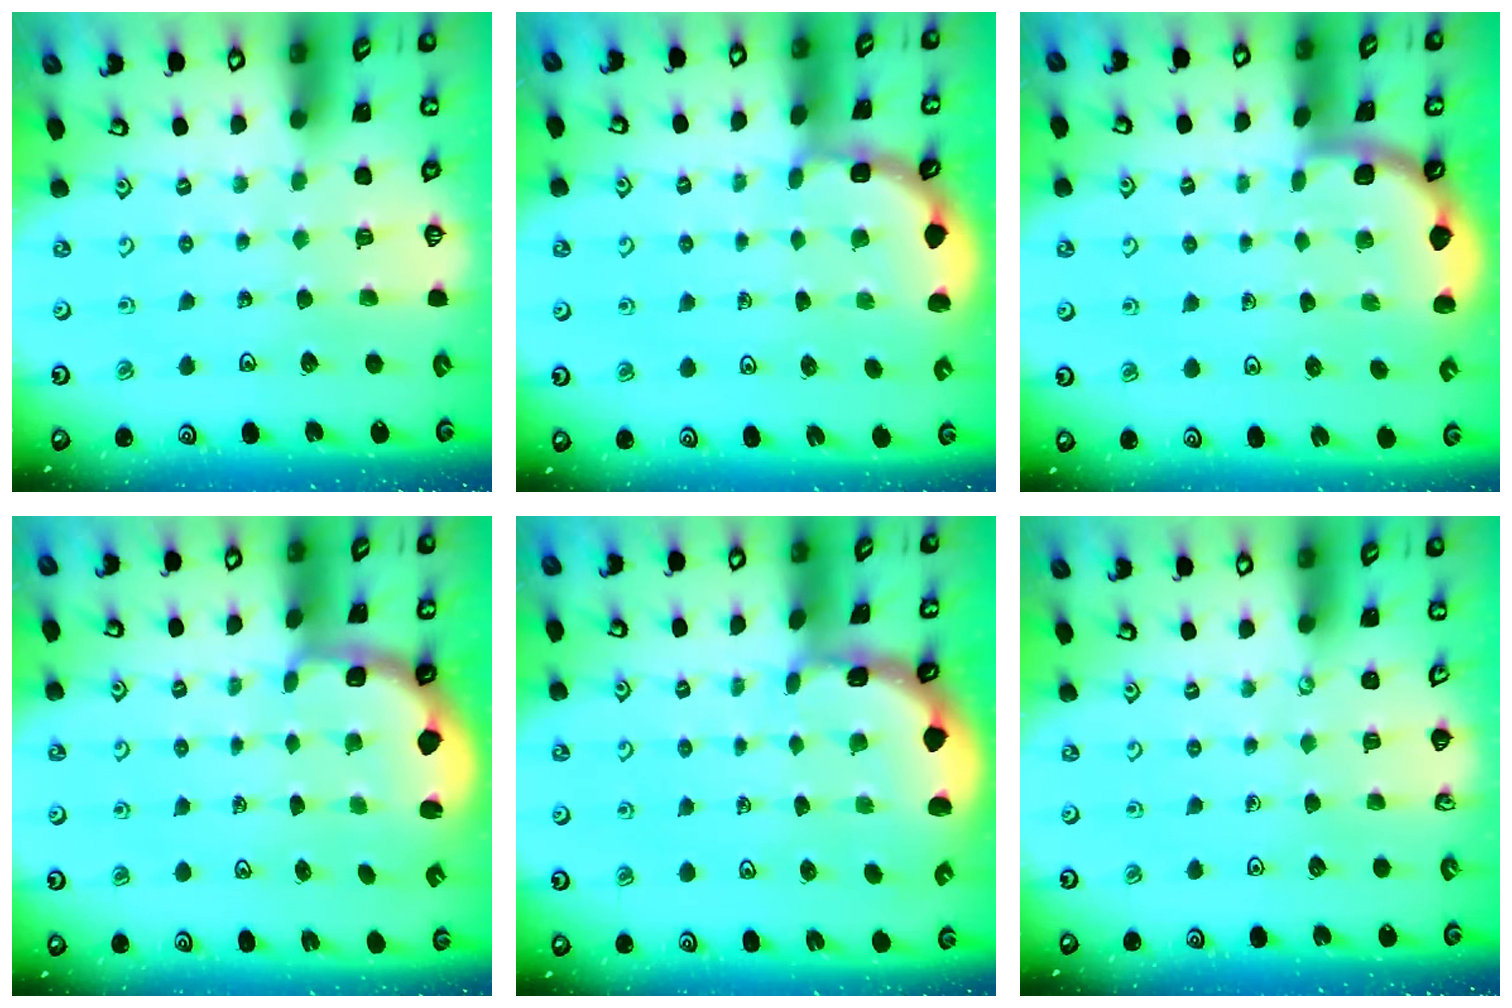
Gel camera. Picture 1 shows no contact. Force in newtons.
{"total": 1.9, "press": 1.9, "slide": 0.3}
{"total": 1.8, "press": 1.8, "slide": 0.2}
{"total": 2.4, "press": 1.1, "slide": 2.1}
{"total": 1.4, "press": 1.4, "slide": 0.0}
{"total": 0.0}